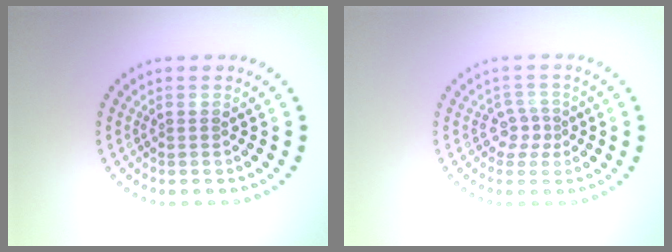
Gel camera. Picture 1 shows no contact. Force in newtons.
{"total": 2.0, "press": 1.5, "slide": 1.3}